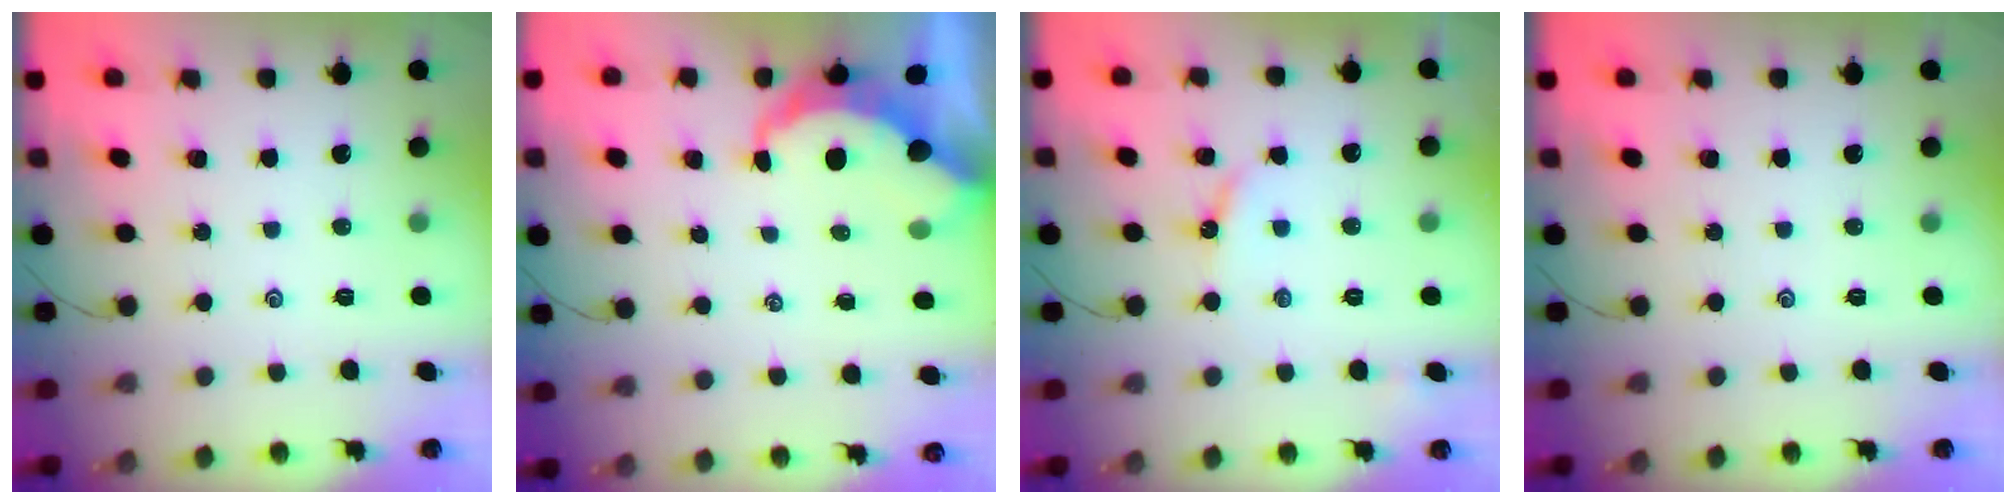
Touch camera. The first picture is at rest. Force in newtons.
{"total": 6.0, "press": 6.0, "slide": 0.8}
{"total": 4.5, "press": 4.4, "slide": 0.5}
{"total": 0.0}